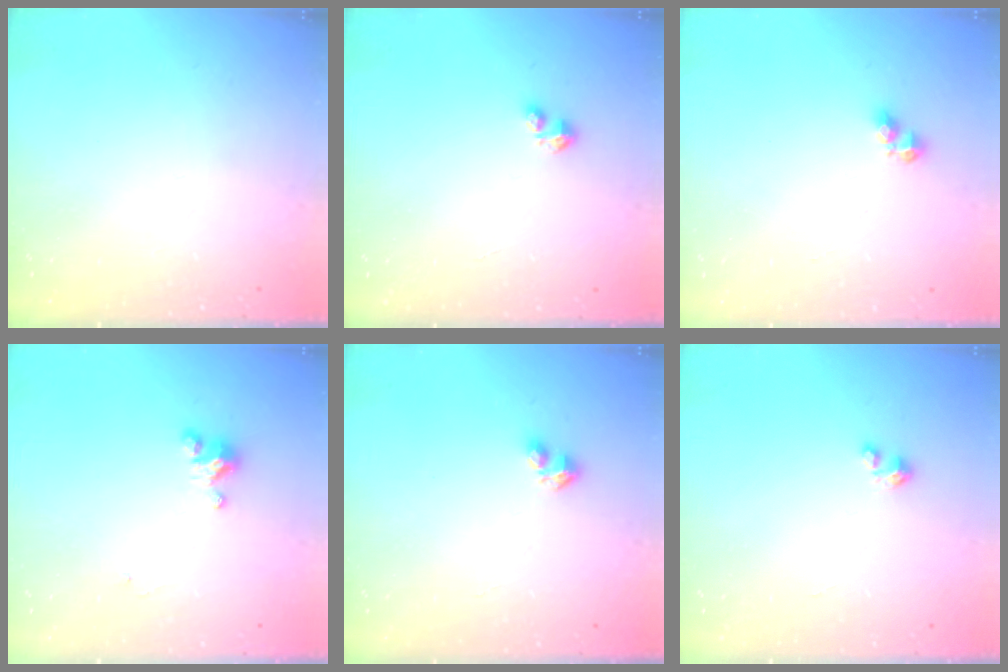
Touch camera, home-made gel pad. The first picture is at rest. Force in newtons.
{"total": 1.6, "press": 1.6, "slide": 0.3}
{"total": 4.9, "press": 4.8, "slide": 0.6}
{"total": 2.7, "press": 2.7, "slide": 0.3}
{"total": 3.2, "press": 3.2, "slide": 0.5}
{"total": 1.6, "press": 1.6, "slide": 0.2}